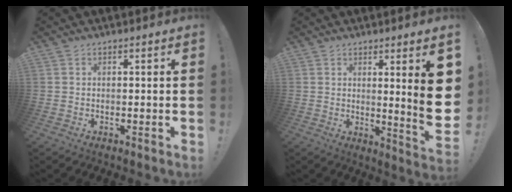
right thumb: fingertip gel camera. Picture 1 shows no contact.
{"total": 12.4, "force": [2.0, 0.5, 12.3], "torque": [-0.159, -0.036, 0.027]}